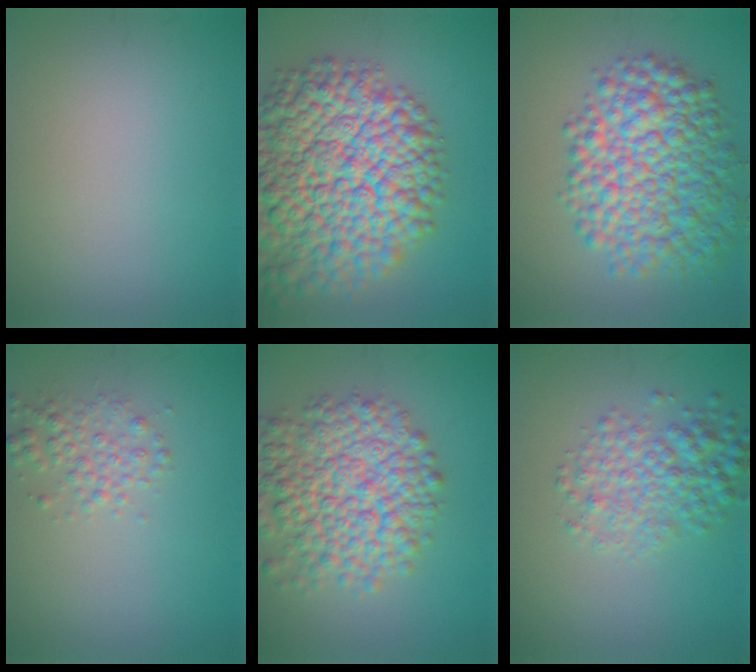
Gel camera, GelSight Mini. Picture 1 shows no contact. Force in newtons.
{"total": 17.1, "press": 17.1, "slide": 0.8}
{"total": 9.7, "press": 9.7, "slide": 0.2}
{"total": 2.2, "press": 2.2, "slide": 0.0}
{"total": 9.2, "press": 9.2, "slide": 0.4}
{"total": 4.5, "press": 4.5, "slide": 0.1}